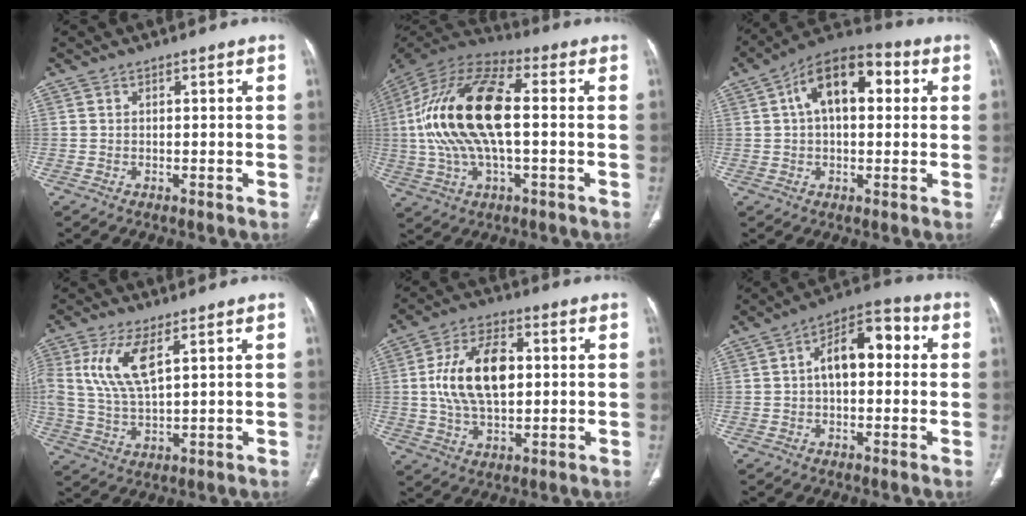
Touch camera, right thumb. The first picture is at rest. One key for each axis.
{"total": 21.9, "fx": 0.5, "fy": 9.5, "fz": 19.7, "tx": -0.410, "ty": 0.025, "tz": 0.004}
{"total": 14.2, "fx": 3.5, "fy": 7.9, "fz": 11.2, "tx": -0.163, "ty": 0.030, "tz": 0.049}
{"total": 10.0, "fx": 3.6, "fy": 3.9, "fz": 8.4, "tx": -0.192, "ty": -0.007, "tz": 0.076}
{"total": 14.5, "fx": 1.5, "fy": 8.2, "fz": 11.9, "tx": -0.208, "ty": 0.009, "tz": 0.027}
{"total": 10.9, "fx": 1.2, "fy": 6.0, "fz": 9.1, "tx": -0.125, "ty": 0.036, "tz": 0.007}